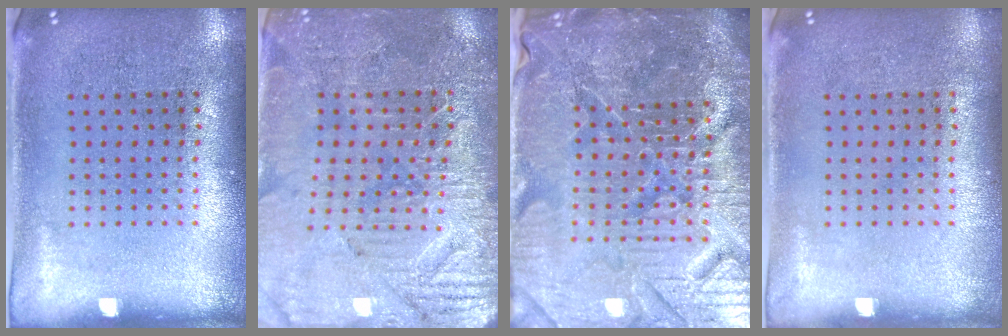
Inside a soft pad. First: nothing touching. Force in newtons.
{"total": 3.3, "press": 3.3, "slide": 0.4}
{"total": 6.4, "press": 5.9, "slide": 2.6}
{"total": 0.0}